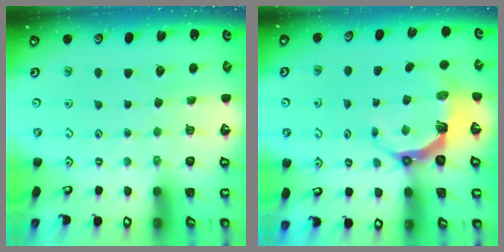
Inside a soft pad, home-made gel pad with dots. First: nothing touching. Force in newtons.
{"total": 6.5, "press": 4.9, "slide": 4.2}